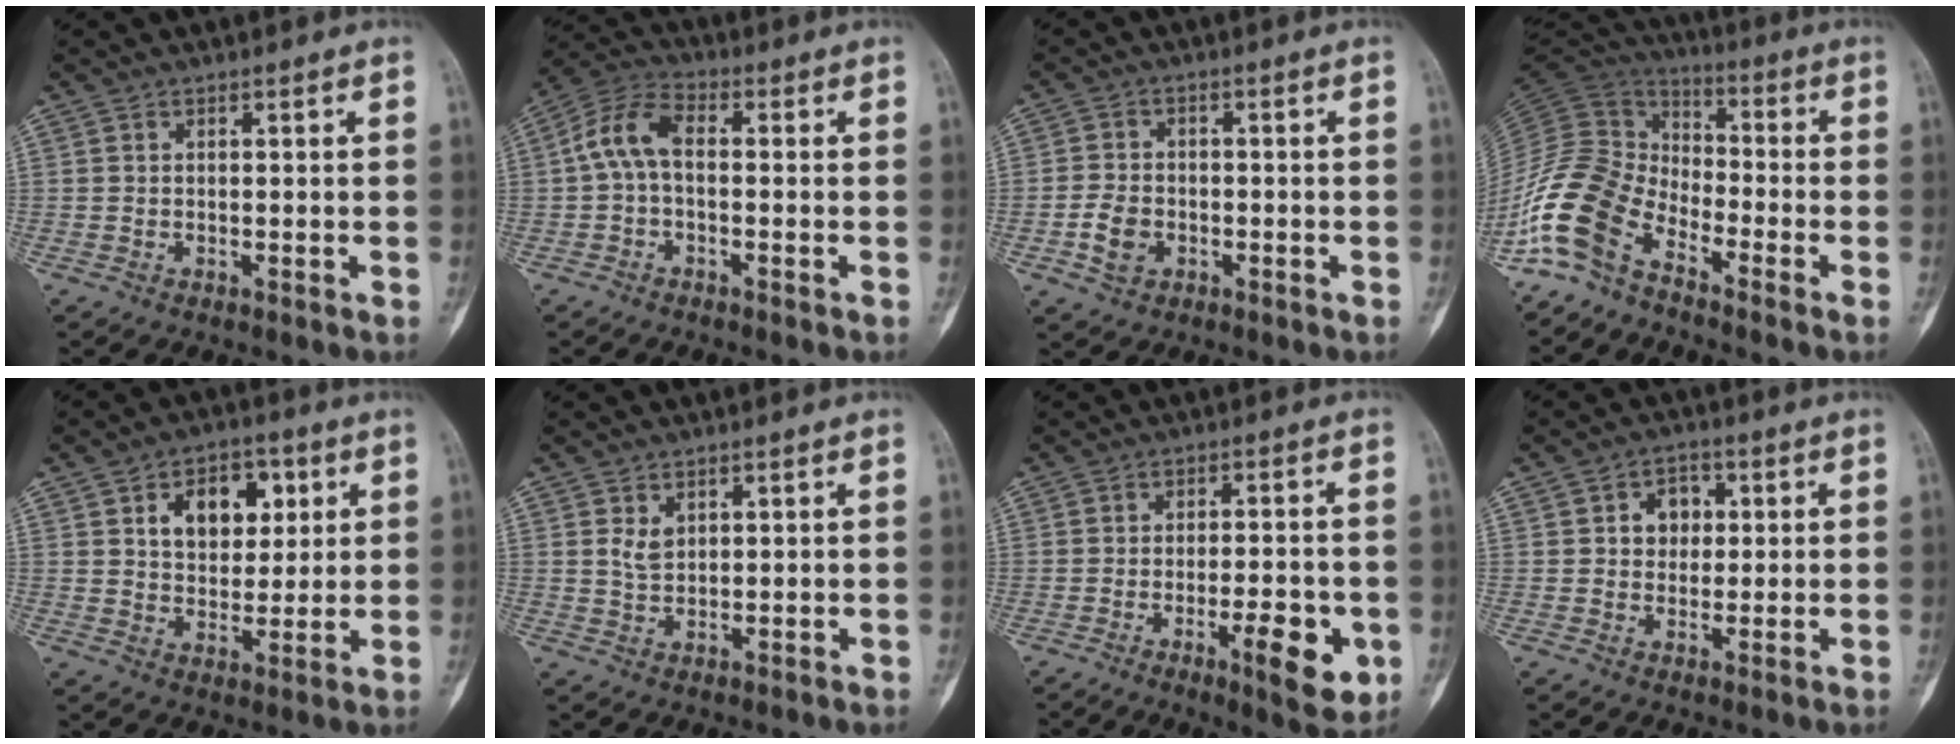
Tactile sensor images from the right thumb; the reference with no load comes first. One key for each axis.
{"total": 7.6, "fx": -0.1, "fy": 4.2, "fz": 6.4, "tx": -0.128, "ty": 0.026, "tz": -0.014}
{"total": 5.3, "fx": -1.8, "fy": 4.0, "fz": 3.1, "tx": -0.053, "ty": 0.011, "tz": -0.032}
{"total": 13.5, "fx": -8.6, "fy": 7.3, "fz": 7.4, "tx": -0.154, "ty": 0.071, "tz": -0.185}
{"total": 11.2, "fx": 3.8, "fy": 7.5, "fz": 7.3, "tx": -0.067, "ty": -0.007, "tz": 0.061}
{"total": 2.8, "fx": 1.2, "fy": 1.9, "fz": 1.8, "tx": -0.023, "ty": -0.008, "tz": 0.026}
{"total": 10.0, "fx": -3.5, "fy": 3.1, "fz": 8.9, "tx": -0.115, "ty": 0.006, "tz": -0.045}
{"total": 5.5, "fx": 1.1, "fy": 4.5, "fz": 3.0, "tx": -0.013, "ty": 0.004, "tz": 0.013}